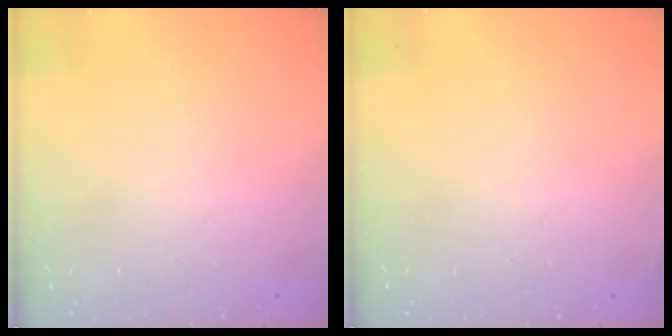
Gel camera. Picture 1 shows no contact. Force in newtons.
{"total": 3.0, "press": 2.9, "slide": 1.0}